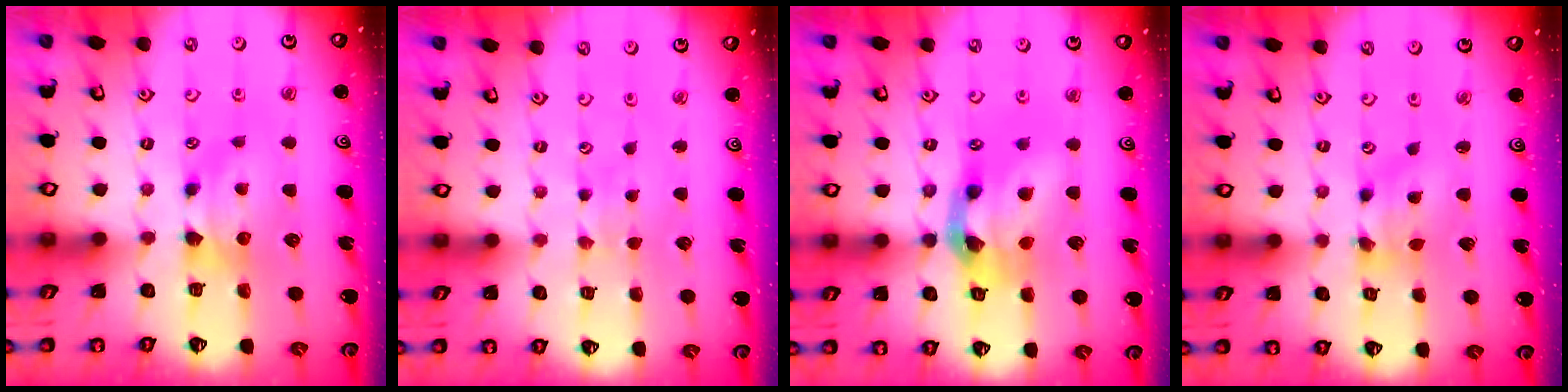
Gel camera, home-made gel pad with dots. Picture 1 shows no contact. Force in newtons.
{"total": 2.1, "press": 2.1, "slide": 0.1}
{"total": 8.9, "press": 8.5, "slide": 2.6}
{"total": 2.8, "press": 2.4, "slide": 1.5}